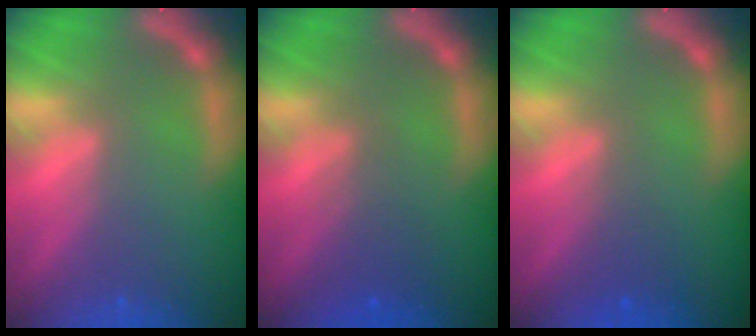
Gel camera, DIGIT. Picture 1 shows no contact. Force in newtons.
{"total": 2.5}
{"total": 1.4}